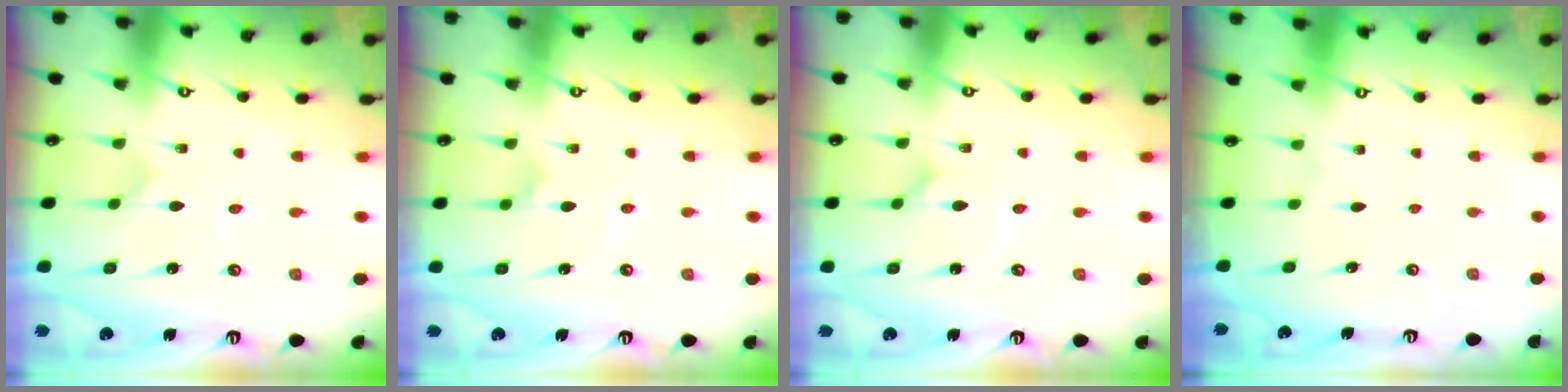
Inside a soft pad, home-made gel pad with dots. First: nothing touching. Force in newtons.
{"total": 3.5, "press": 3.4, "slide": 0.3}
{"total": 1.5, "press": 1.5, "slide": 0.1}
{"total": 0.0}